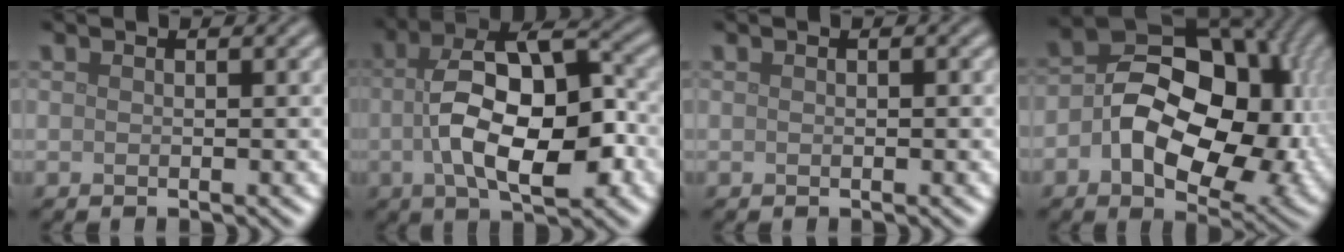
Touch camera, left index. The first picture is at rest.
{"total": 10.7, "force": [-1.4, 5.0, 9.4], "torque": [-0.156, -0.003, -0.020]}
{"total": 0.7, "force": [0.1, 0.3, 0.6], "torque": [-0.010, -0.002, 0.000]}
{"total": 14.6, "force": [-1.5, 9.5, 11.0], "torque": [-0.156, -0.006, -0.023]}